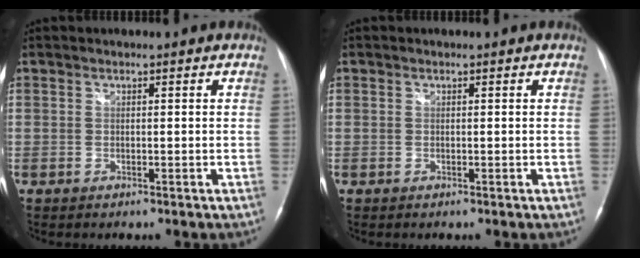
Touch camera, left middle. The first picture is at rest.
{"total": 0.0}